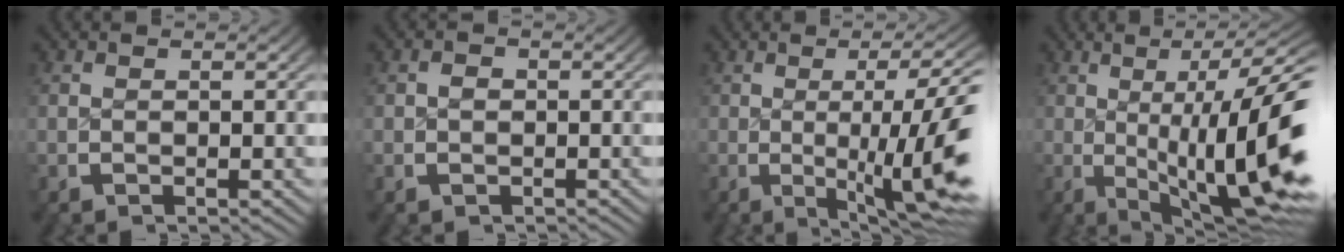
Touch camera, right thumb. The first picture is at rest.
{"total": 0.8, "force": [-0.1, 0.8, -0.2], "torque": [0.002, -0.003, -0.002]}
{"total": 9.9, "force": [-1.9, 3.9, 8.9], "torque": [-0.133, -0.009, -0.023]}
{"total": 13.6, "force": [-1.1, 6.3, 12.0], "torque": [-0.182, -0.019, -0.004]}